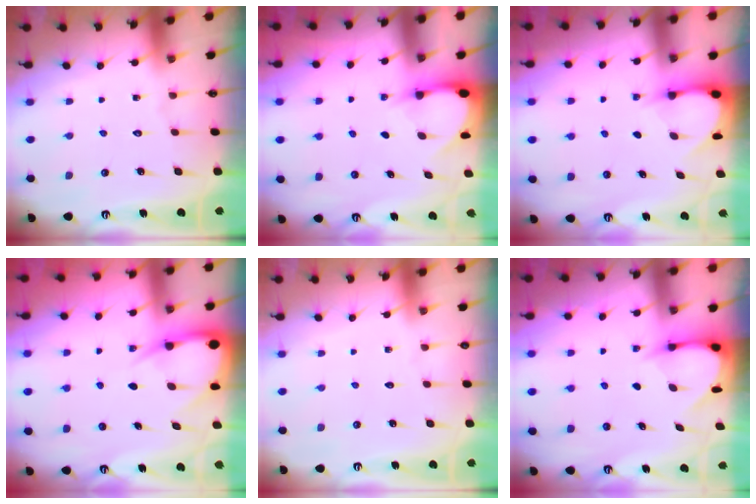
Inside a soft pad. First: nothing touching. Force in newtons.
{"total": 2.9, "press": 2.9, "slide": 0.3}
{"total": 3.1, "press": 3.1, "slide": 0.4}
{"total": 6.9, "press": 6.8, "slide": 0.6}
{"total": 0.0}
{"total": 3.7, "press": 3.7, "slide": 0.3}